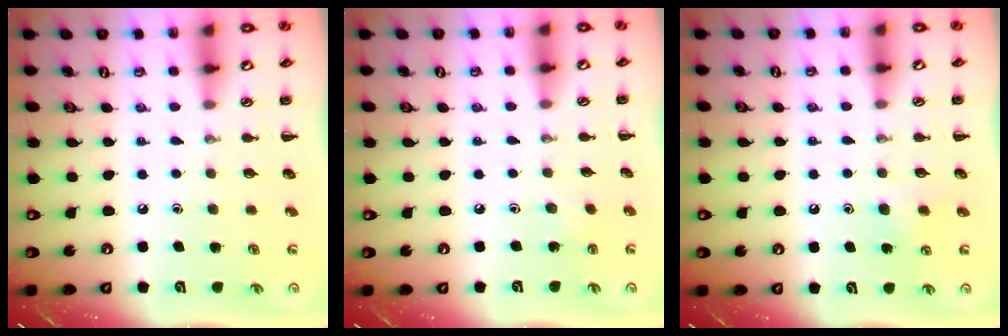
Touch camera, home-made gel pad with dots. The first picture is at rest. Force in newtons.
{"total": 1.4, "press": 1.3, "slide": 0.5}
{"total": 5.0, "press": 4.9, "slide": 1.3}